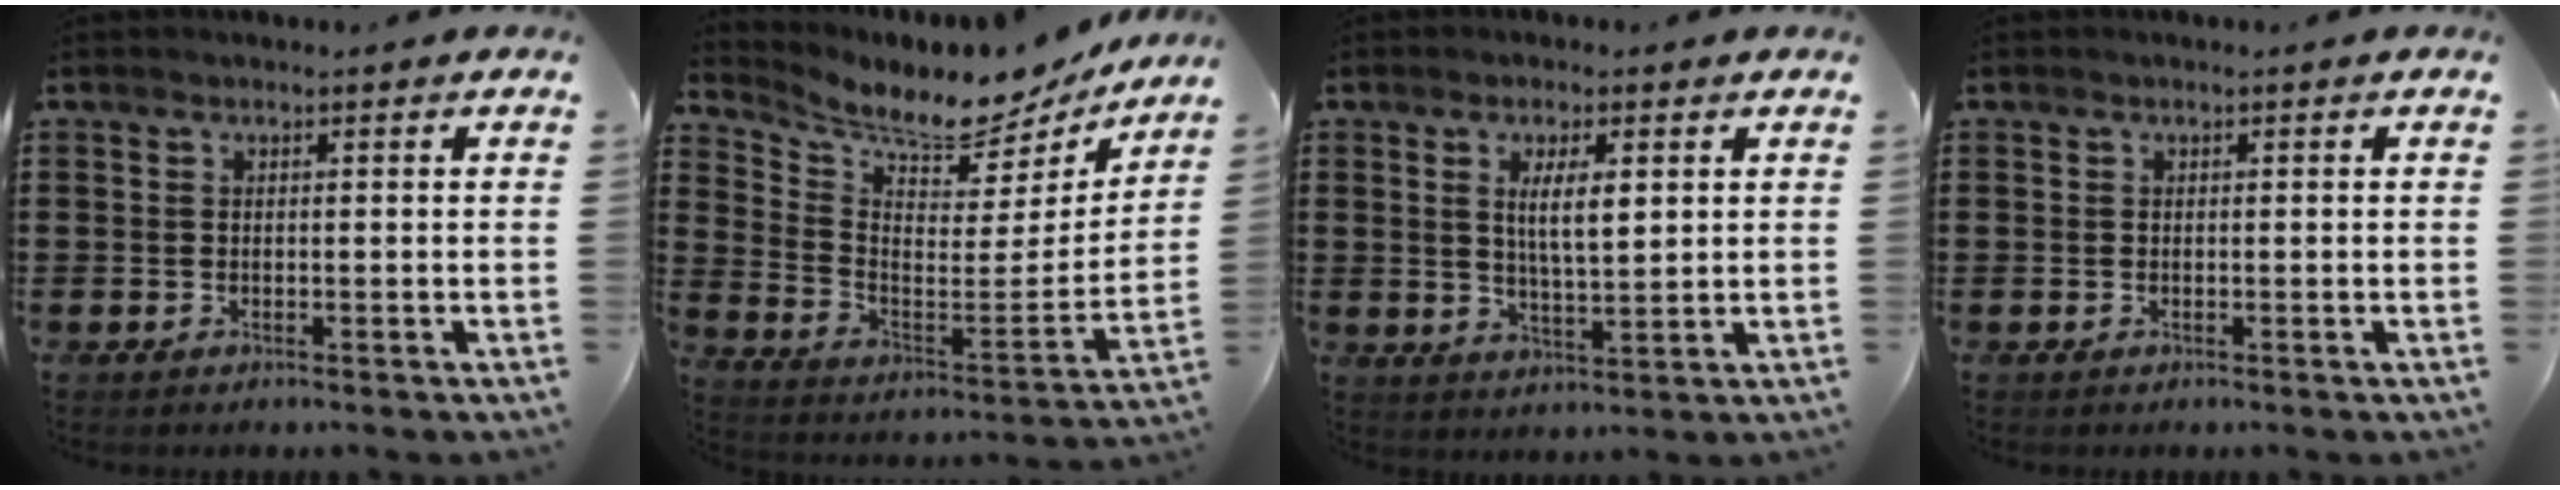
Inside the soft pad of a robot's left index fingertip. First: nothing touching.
{"total": 7.1, "force": [6.5, 1.3, 2.3], "torque": [-0.066, -0.061, 0.105]}
{"total": 5.4, "force": [1.8, 1.5, 4.8], "torque": [-0.092, 0.002, 0.029]}
{"total": 0.0}